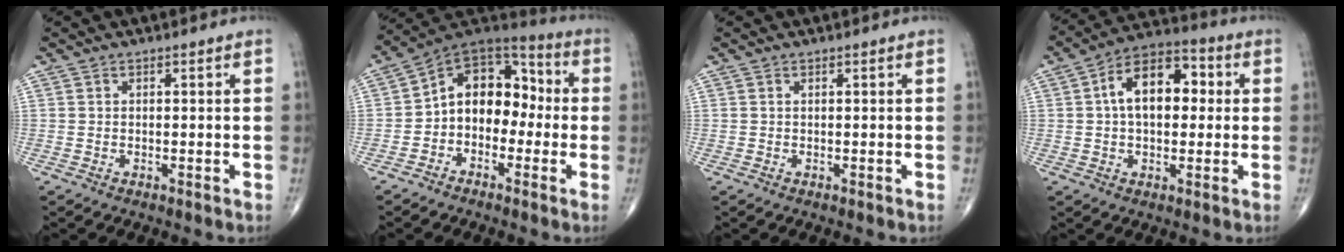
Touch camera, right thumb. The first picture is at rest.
{"total": 13.1, "force": [-1.5, 9.3, 9.1], "torque": [-0.099, 0.053, -0.042]}
{"total": 0.0}
{"total": 13.2, "force": [1.9, 7.9, 10.4], "torque": [-0.149, 0.028, 0.020]}